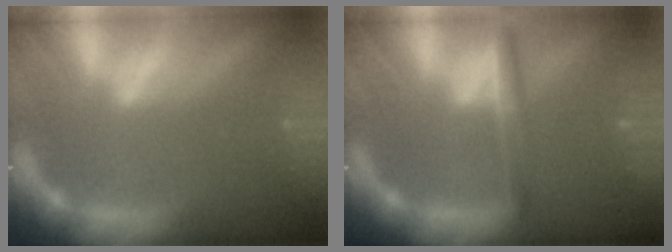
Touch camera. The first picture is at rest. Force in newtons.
{"total": 3.0}